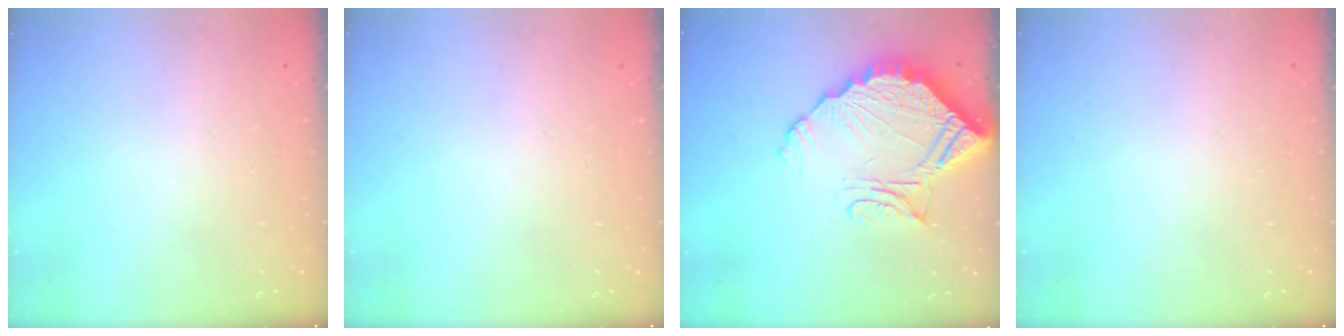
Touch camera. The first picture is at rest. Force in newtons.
{"total": 0.0}
{"total": 14.2, "press": 14.1, "slide": 1.7}
{"total": 0.0}